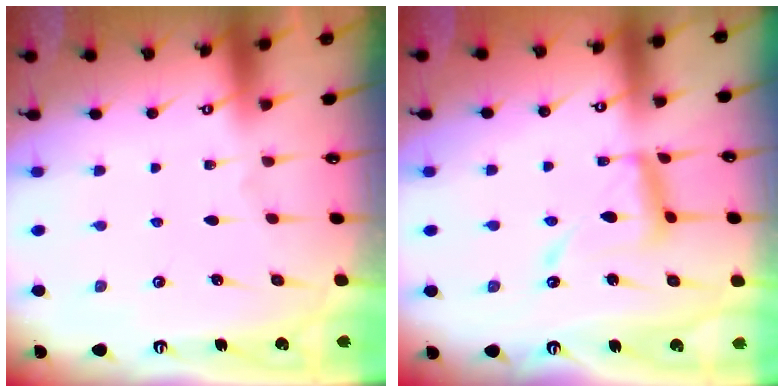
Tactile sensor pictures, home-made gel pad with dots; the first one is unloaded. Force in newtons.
{"total": 11.8, "press": 11.8, "slide": 1.0}